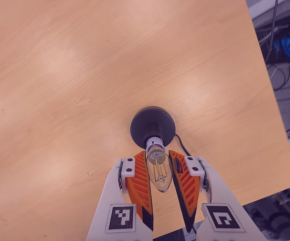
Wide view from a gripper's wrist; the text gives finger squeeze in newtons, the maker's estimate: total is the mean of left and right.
{"total": 11.9, "left": 12.3, "right": 11.6}